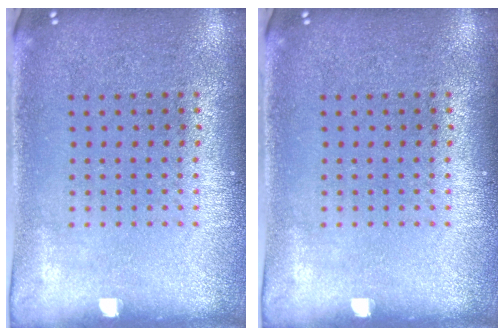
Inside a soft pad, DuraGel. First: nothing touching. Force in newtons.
{"total": 0.0}